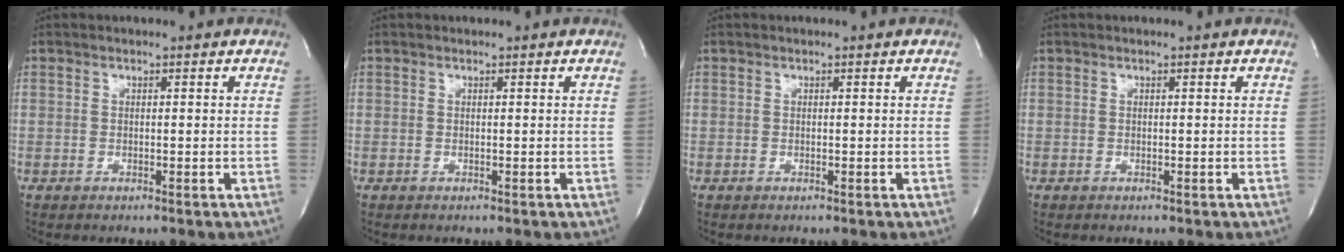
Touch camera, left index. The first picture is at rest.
{"total": 0.0}
{"total": 0.0}
{"total": 0.0}